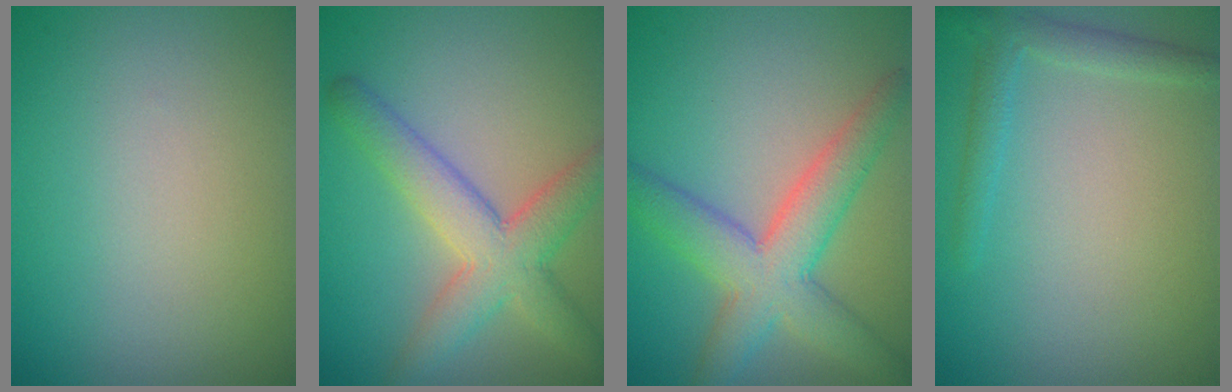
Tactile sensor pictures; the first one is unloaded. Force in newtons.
{"total": 5.5, "press": 5.5, "slide": 0.1}
{"total": 6.0, "press": 6.0, "slide": 0.2}
{"total": 2.0, "press": 2.0, "slide": 0.1}